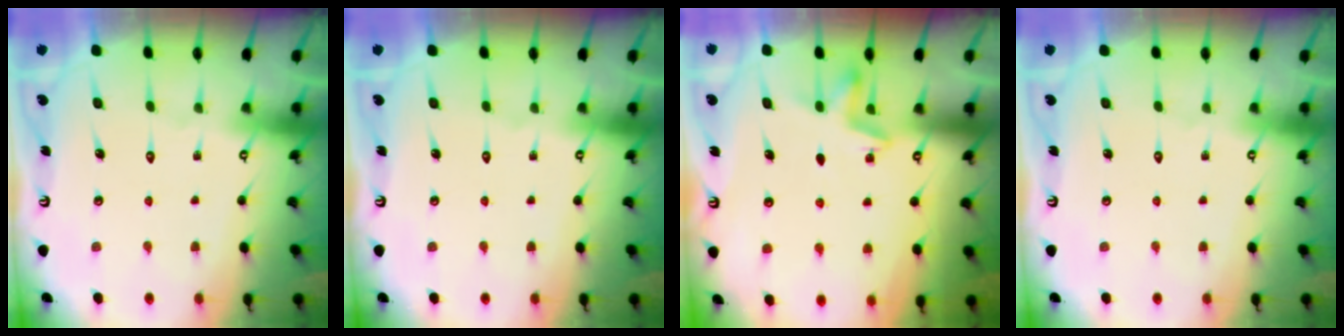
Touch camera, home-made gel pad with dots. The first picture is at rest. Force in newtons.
{"total": 0.0}
{"total": 4.3, "press": 4.1, "slide": 1.3}
{"total": 0.0}